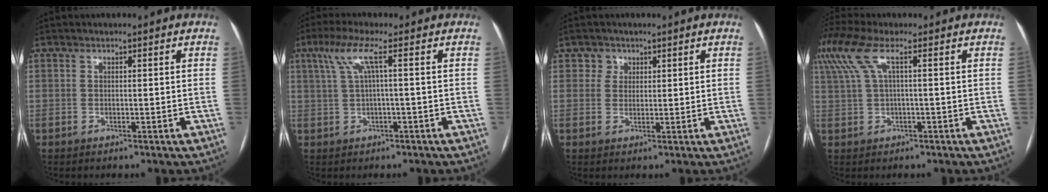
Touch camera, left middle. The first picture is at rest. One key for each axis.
{"total": 4.5, "fx": 1.2, "fy": -0.6, "fz": 4.3, "tx": -0.096, "ty": 0.023, "tz": 0.033}
{"total": 1.9, "fx": 1.0, "fy": 1.7, "fz": -0.2, "tx": 0.014, "ty": 0.001, "tz": 0.009}
{"total": 6.3, "fx": 2.3, "fy": 0.3, "fz": 5.8, "tx": -0.146, "ty": 0.038, "tz": 0.055}